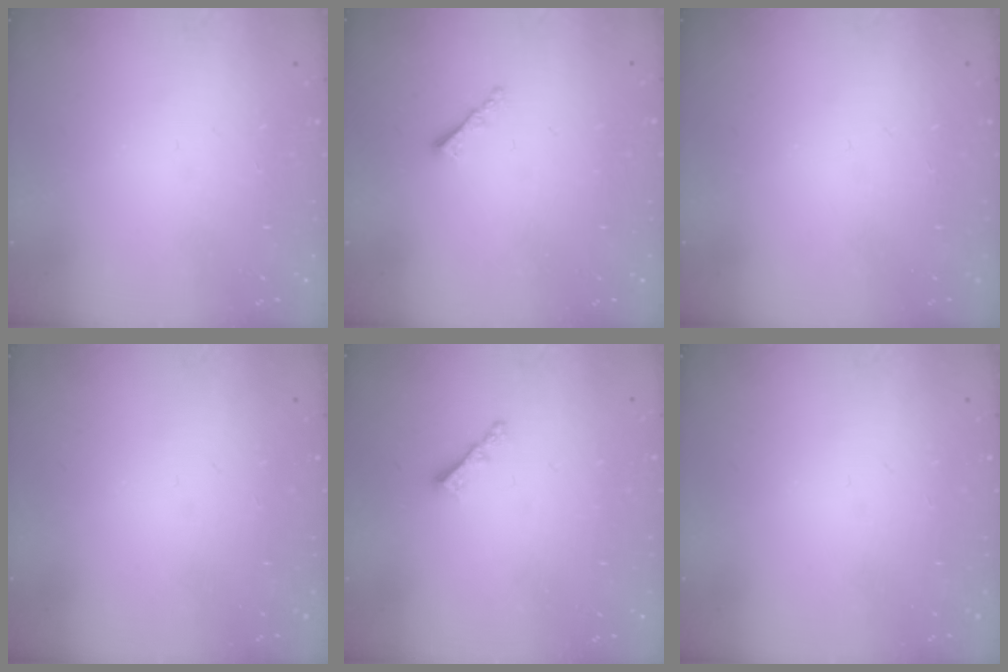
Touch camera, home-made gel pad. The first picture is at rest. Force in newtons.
{"total": 1.2, "press": 1.1, "slide": 0.5}
{"total": 0.0}
{"total": 0.0}
{"total": 3.1, "press": 3.1, "slide": 0.3}
{"total": 0.0}